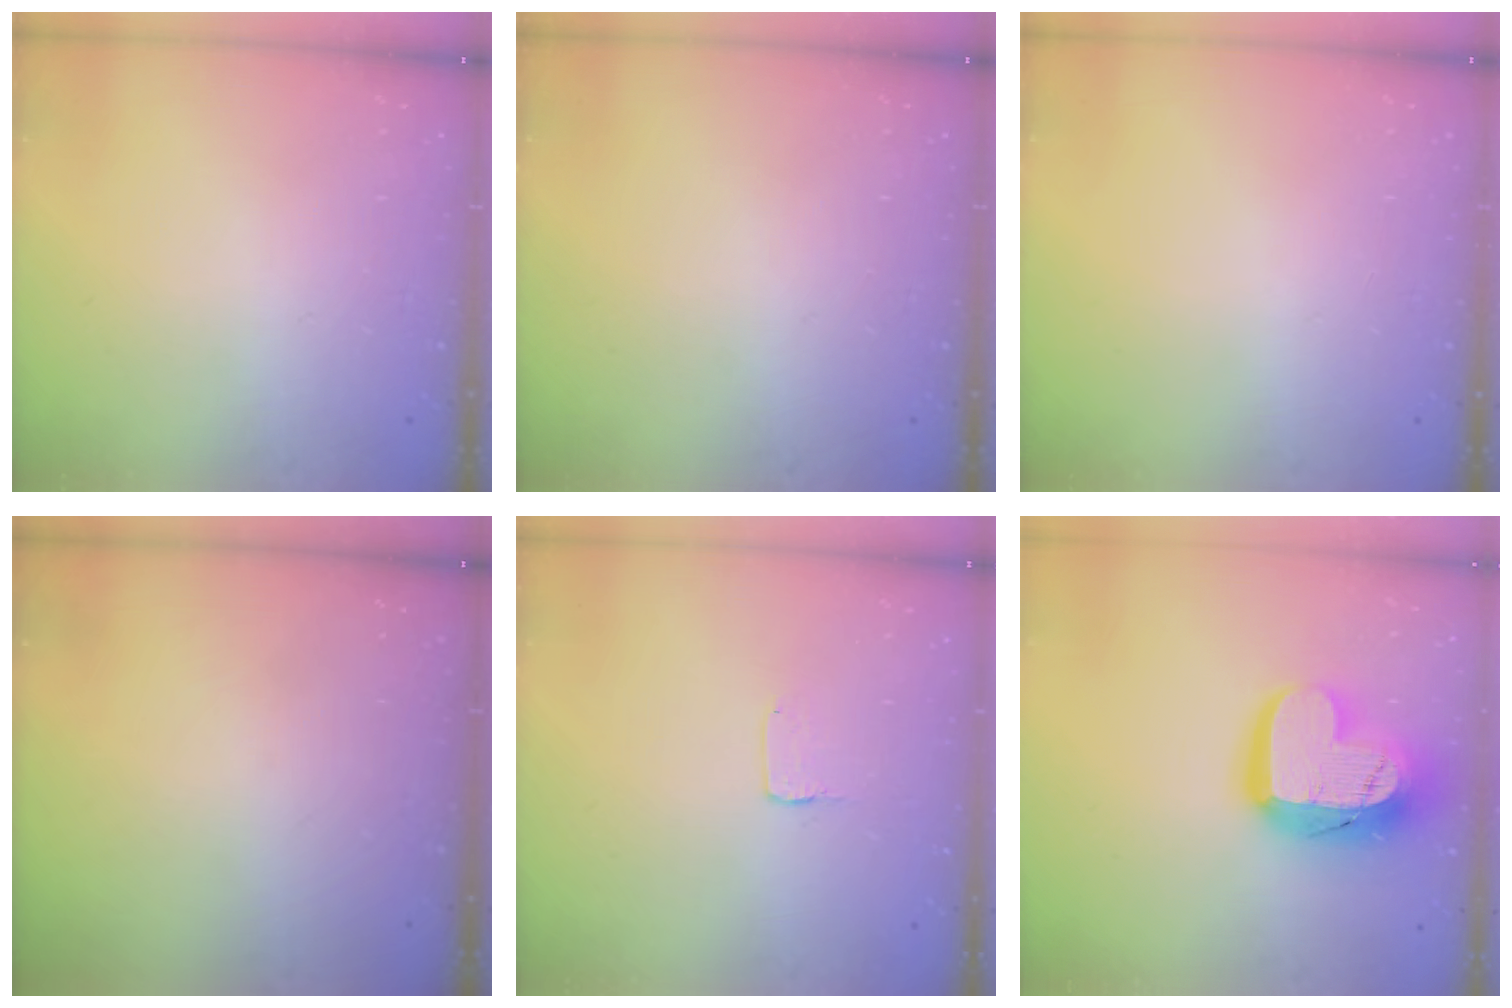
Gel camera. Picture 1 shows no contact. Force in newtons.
{"total": 0.0}
{"total": 0.0}
{"total": 0.0}
{"total": 1.0, "press": 1.0, "slide": 0.1}
{"total": 19.0, "press": 19.0, "slide": 1.6}